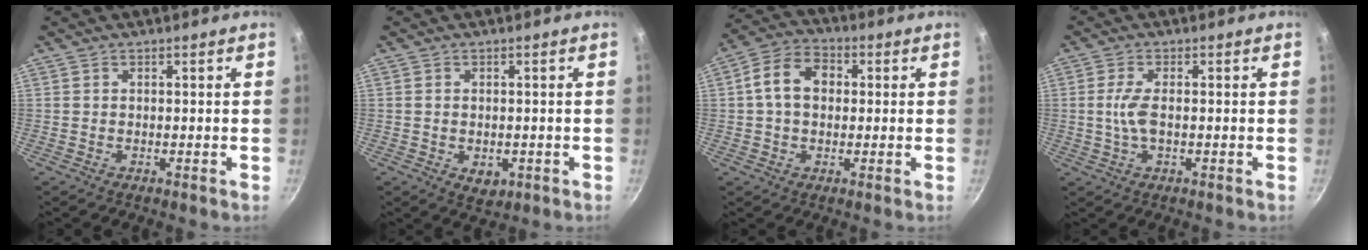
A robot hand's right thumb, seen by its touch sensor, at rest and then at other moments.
{"total": 3.7, "force": [-0.9, 2.6, 2.4], "torque": [-0.030, -0.003, -0.007]}
{"total": 9.4, "force": [1.1, 6.9, 6.2], "torque": [-0.092, 0.021, 0.004]}
{"total": 4.5, "force": [-0.2, 1.8, 4.1], "torque": [-0.093, 0.002, -0.007]}